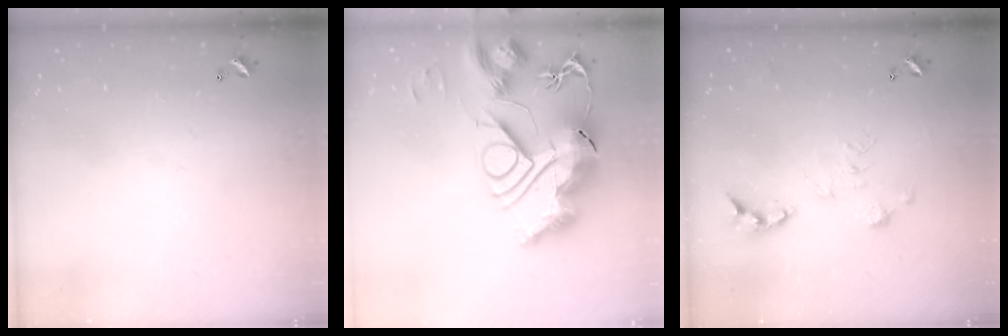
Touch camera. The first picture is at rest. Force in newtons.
{"total": 0.7, "press": 0.7, "slide": 0.0}
{"total": 0.0}